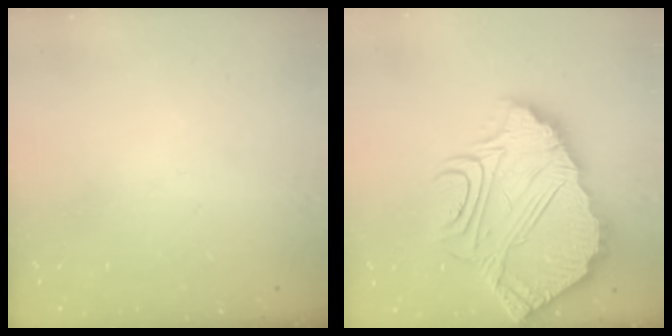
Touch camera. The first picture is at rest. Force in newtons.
{"total": 19.4, "press": 19.3, "slide": 1.3}